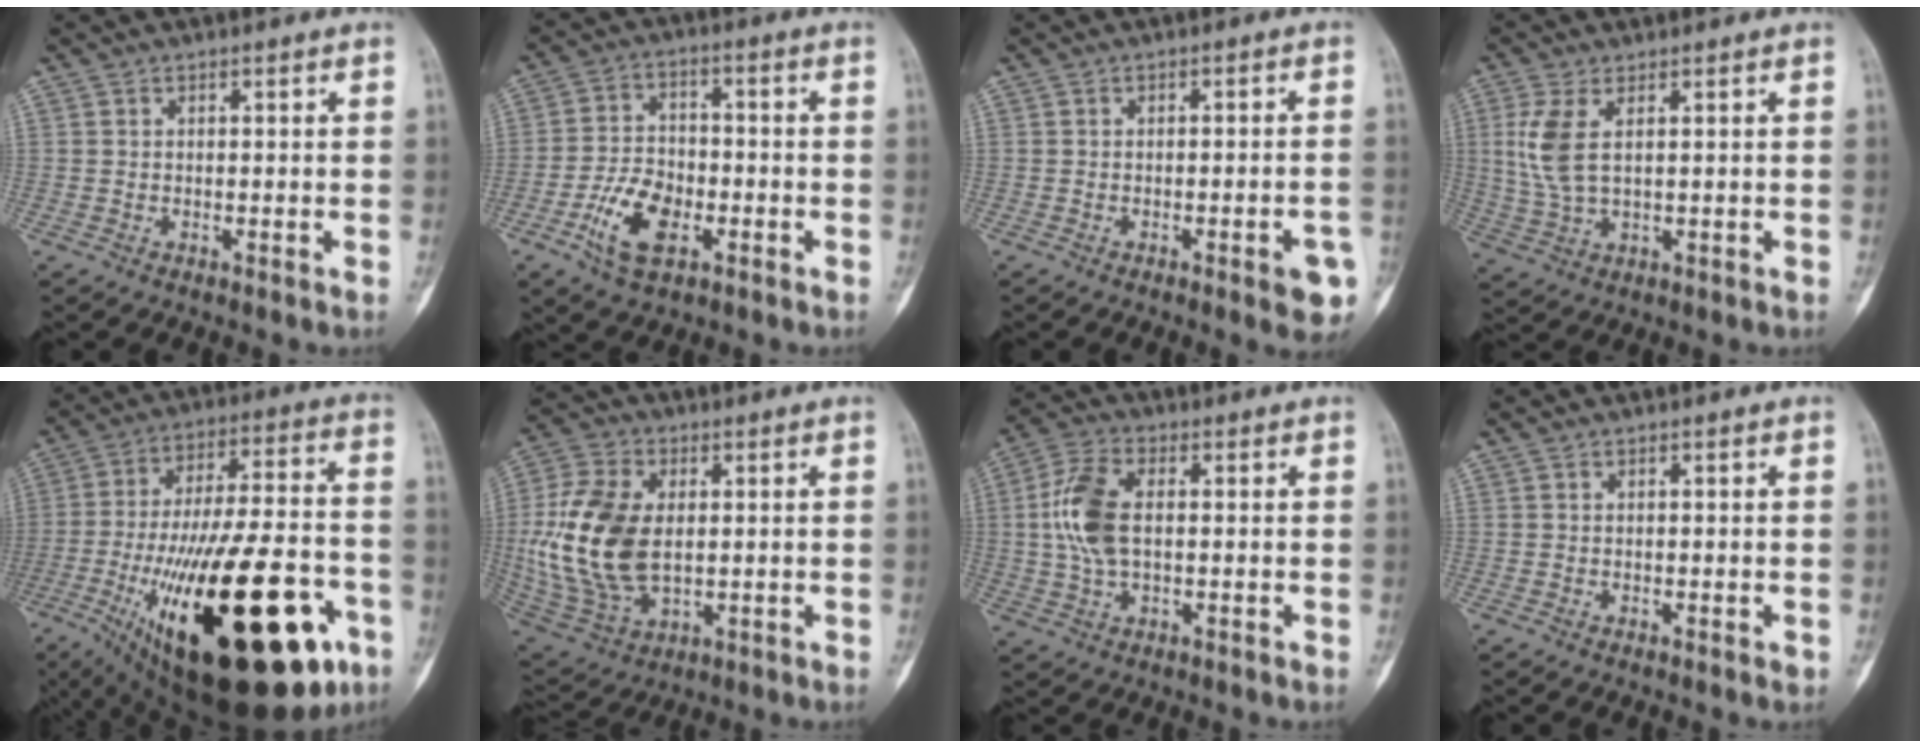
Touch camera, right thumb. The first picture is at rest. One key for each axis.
{"total": 10.2, "fx": -4.1, "fy": 5.8, "fz": 7.3, "tx": -0.130, "ty": 0.019, "tz": -0.076}
{"total": 5.9, "fx": -2.6, "fy": 1.4, "fz": 5.1, "tx": -0.053, "ty": 0.010, "tz": -0.028}
{"total": 7.0, "fx": 1.8, "fy": 3.1, "fz": 5.9, "tx": -0.145, "ty": -0.004, "tz": 0.044}
{"total": 39.3, "fx": -14.2, "fy": 14.6, "fz": 33.6, "tx": -0.516, "ty": 0.025, "tz": -0.208}
{"total": 18.7, "fx": 0.5, "fy": 11.5, "fz": 14.7, "tx": -0.307, "ty": -0.008, "tz": 0.020}
{"total": 9.9, "fx": 0.6, "fy": 5.3, "fz": 8.3, "tx": -0.186, "ty": 0.012, "tz": 0.012}
{"total": 0.6, "fx": -0.1, "fy": 0.2, "fz": 0.6, "tx": -0.009, "ty": -0.002, "tz": 0.001}